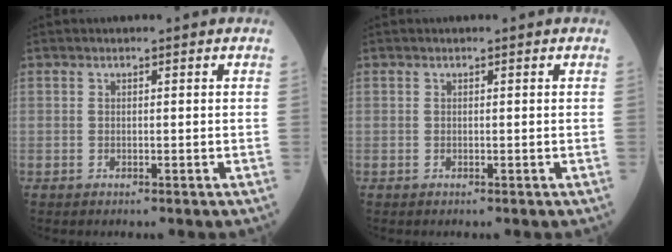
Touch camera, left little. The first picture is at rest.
{"total": 0.0}